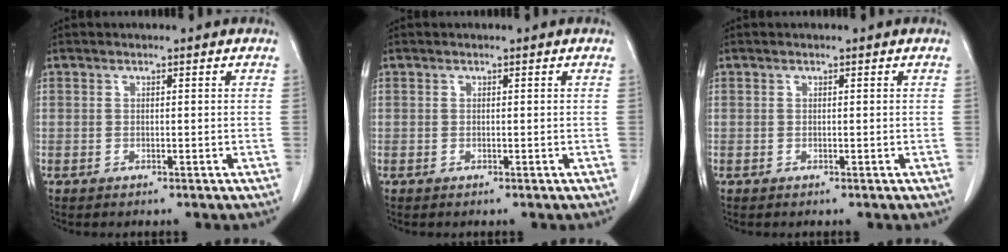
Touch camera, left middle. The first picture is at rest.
{"total": 0.0}
{"total": 0.0}